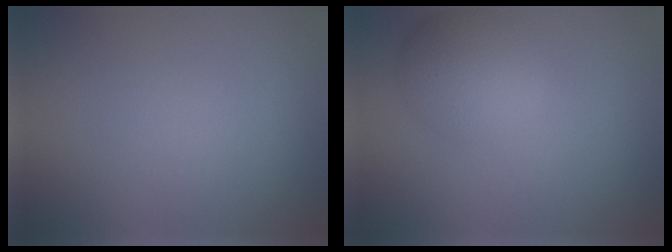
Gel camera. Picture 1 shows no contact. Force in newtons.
{"total": 4.9, "press": 4.9, "slide": 0.1}